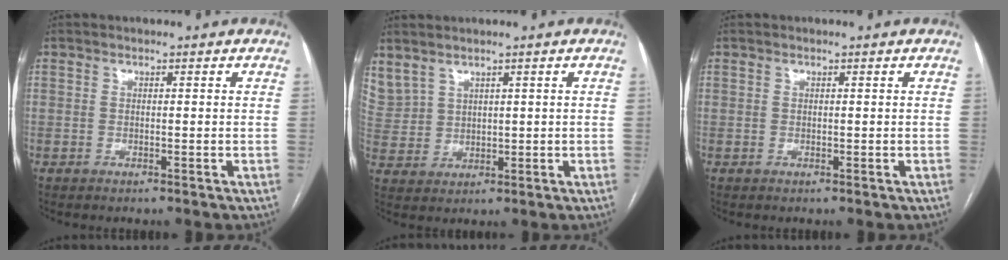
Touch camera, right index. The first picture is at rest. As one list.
[{"total": 8.3, "force": [5.2, 5.7, 3.3], "torque": [-0.107, 0.016, 0.127]}, {"total": 0.0}]